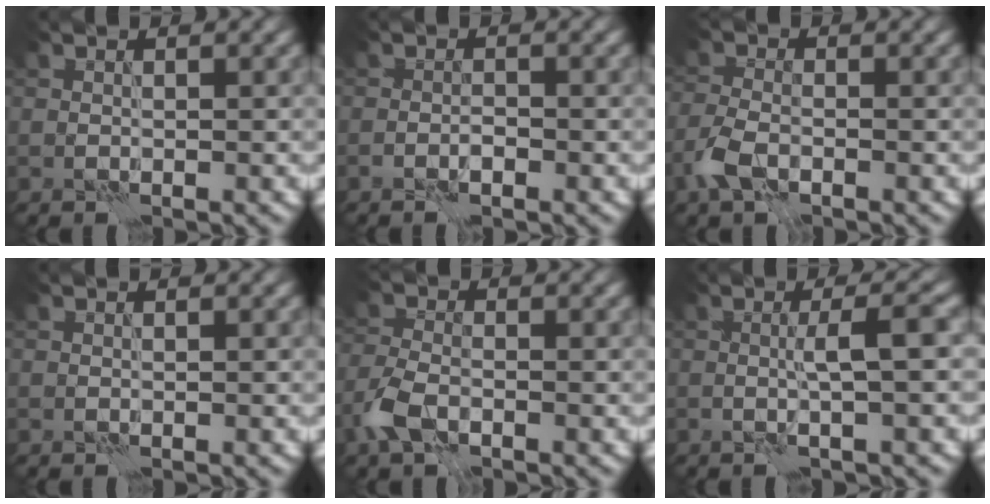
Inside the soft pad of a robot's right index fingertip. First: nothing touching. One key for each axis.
{"total": 1.2, "fx": -0.8, "fy": 0.4, "fz": 0.8, "tx": -0.013, "ty": 0.003, "tz": -0.016}
{"total": 3.0, "fx": -1.6, "fy": 1.6, "fz": 1.9, "tx": -0.045, "ty": -0.001, "tz": -0.039}
{"total": 0.0}
{"total": 3.4, "fx": -1.8, "fy": 1.9, "fz": 2.2, "tx": -0.053, "ty": 0.000, "tz": -0.046}
{"total": 2.7, "fx": -0.2, "fy": 0.1, "fz": 2.7, "tx": -0.044, "ty": 0.008, "tz": -0.009}